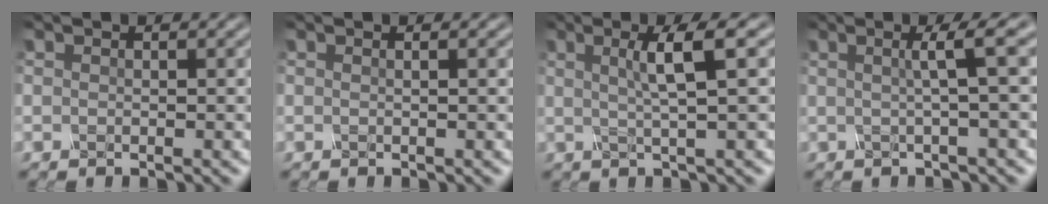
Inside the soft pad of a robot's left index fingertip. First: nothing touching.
{"total": 1.1, "force": [0.2, 0.4, 1.0], "torque": [-0.007, 0.005, -0.005]}
{"total": 4.2, "force": [1.2, 0.7, 4.0], "torque": [-0.060, 0.010, 0.017]}
{"total": 3.9, "force": [0.7, 0.5, 3.8], "torque": [-0.055, 0.014, 0.004]}